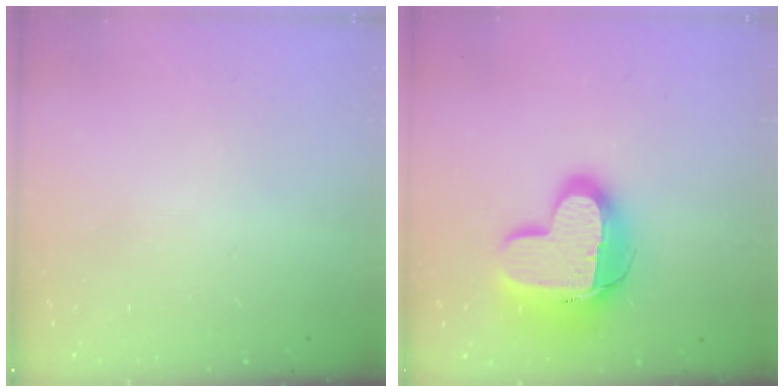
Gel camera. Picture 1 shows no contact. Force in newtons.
{"total": 17.0, "press": 17.0, "slide": 1.2}